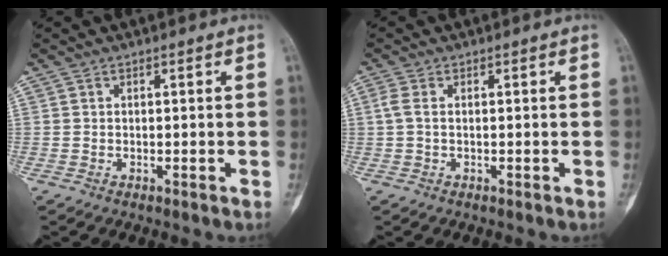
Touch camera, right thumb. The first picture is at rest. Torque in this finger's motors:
{"motor_torque": [-0.63, -0.24, 0.45, 0.00, -0.17]}